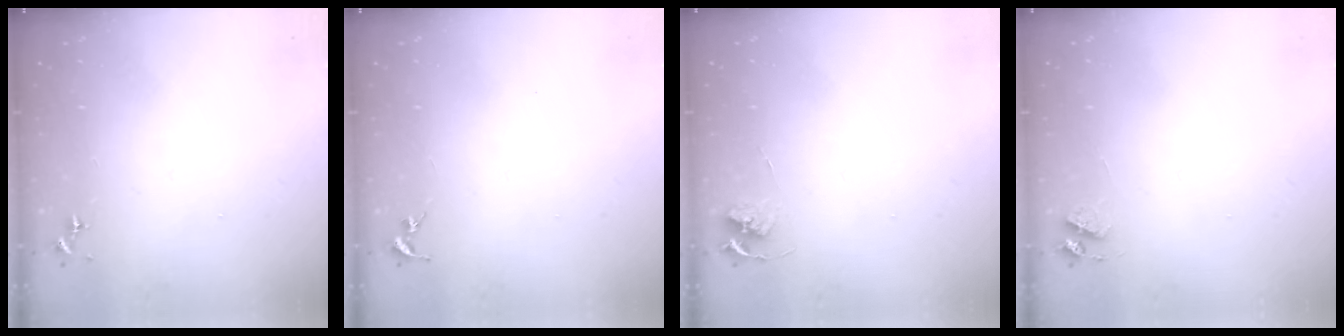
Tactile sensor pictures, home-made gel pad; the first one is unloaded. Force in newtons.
{"total": 0.0}
{"total": 5.3, "press": 5.2, "slide": 0.6}
{"total": 4.4, "press": 4.3, "slide": 0.6}